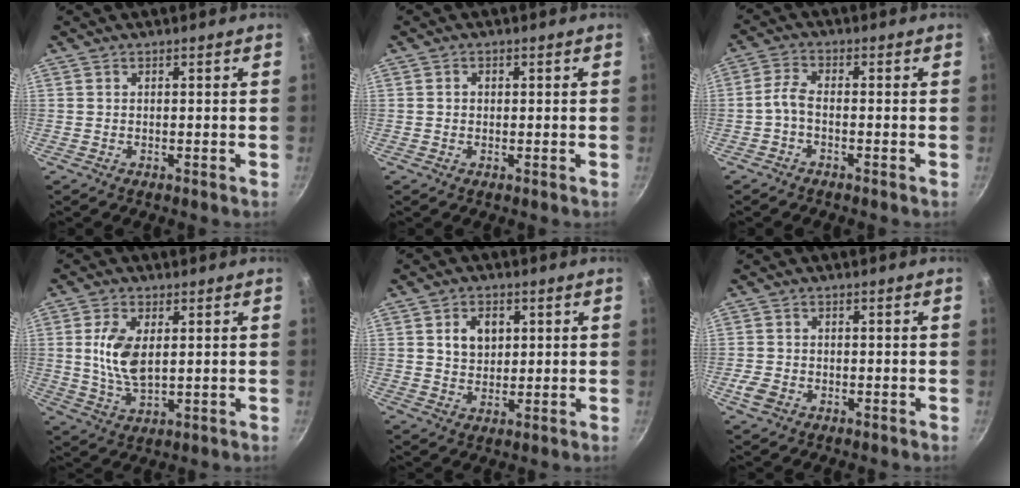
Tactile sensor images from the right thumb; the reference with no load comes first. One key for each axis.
{"total": 1.2, "fx": 0.1, "fy": 1.0, "fz": 0.5, "tx": -0.006, "ty": 0.003, "tz": 0.000}
{"total": 3.2, "fx": -1.5, "fy": 1.3, "fz": 2.5, "tx": -0.063, "ty": 0.017, "tz": -0.039}
{"total": 8.6, "fx": 1.6, "fy": 4.5, "fz": 7.2, "tx": -0.140, "ty": -0.010, "tz": 0.033}
{"total": 5.9, "fx": 1.6, "fy": 4.4, "fz": 3.6, "tx": -0.040, "ty": -0.004, "tz": 0.029}
{"total": 3.6, "fx": -1.5, "fy": 2.7, "fz": 1.9, "tx": -0.037, "ty": 0.008, "tz": -0.028}